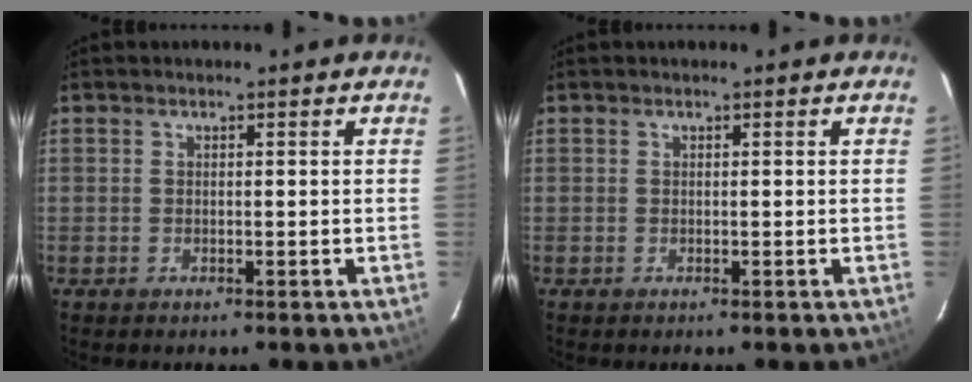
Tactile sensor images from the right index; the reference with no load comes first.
{"total": 0.0}